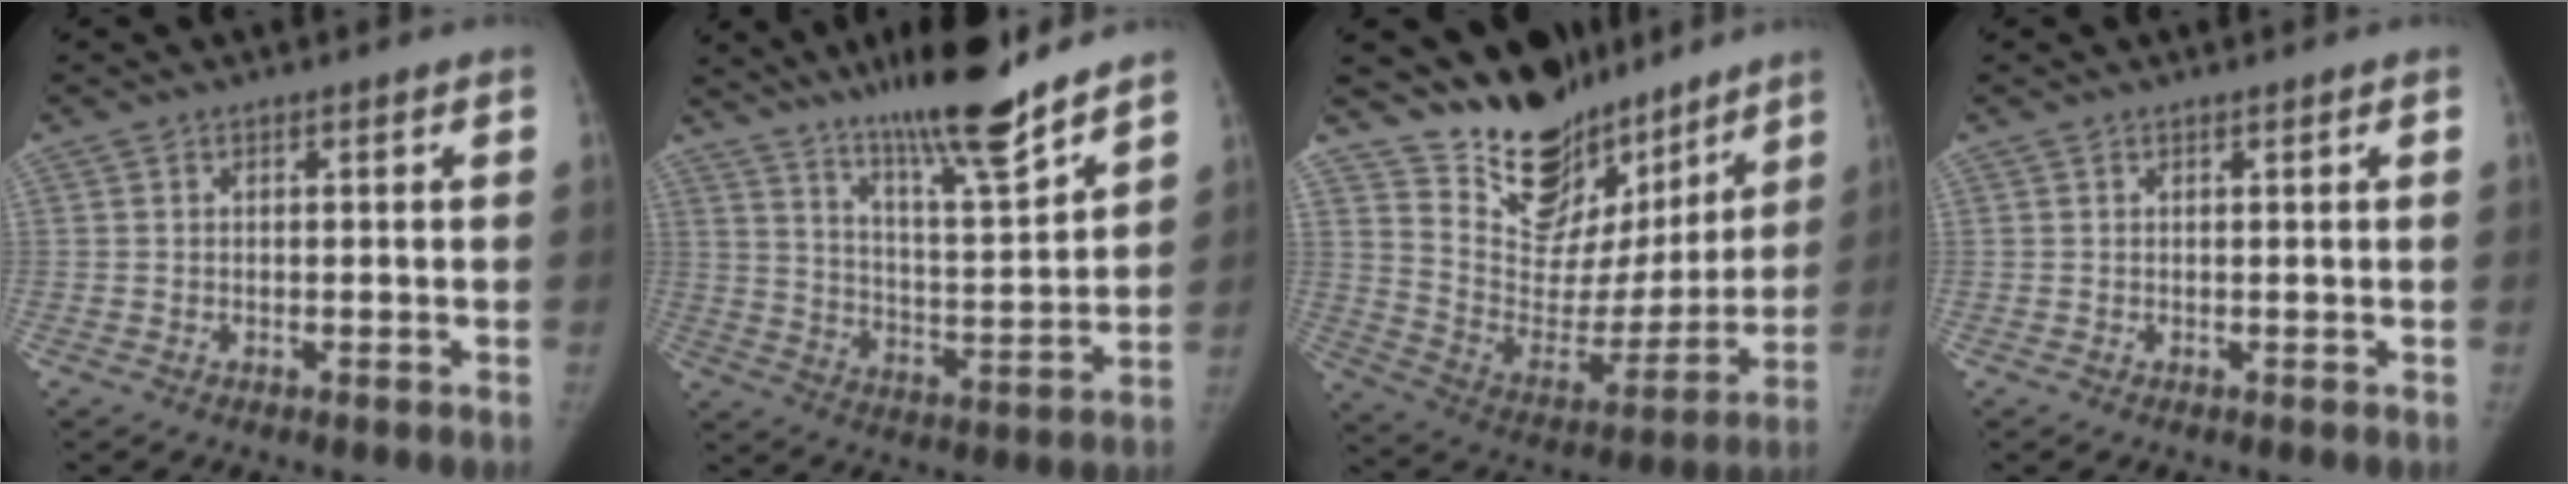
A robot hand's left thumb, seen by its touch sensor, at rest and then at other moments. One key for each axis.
{"total": 17.0, "fx": 13.6, "fy": 1.6, "fz": 10.1, "tx": -0.139, "ty": -0.083, "tz": 0.229}
{"total": 21.8, "fx": 17.6, "fy": 10.7, "fz": 7.2, "tx": -0.058, "ty": -0.117, "tz": 0.281}
{"total": 0.0}